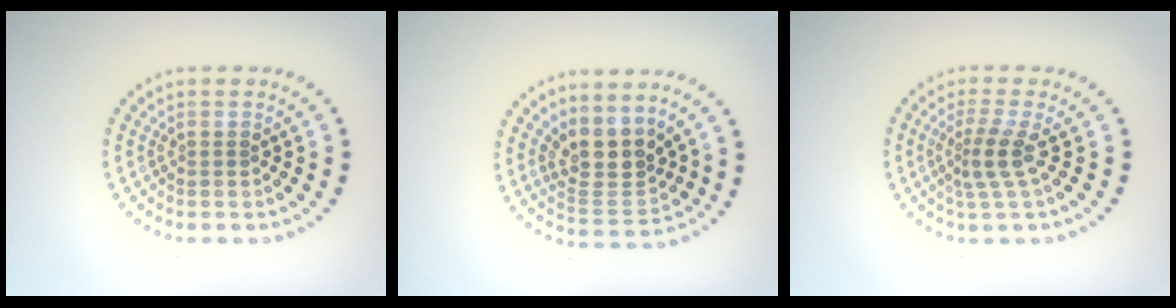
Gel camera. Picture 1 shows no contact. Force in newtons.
{"total": 3.8, "press": 3.2, "slide": 2.0}
{"total": 2.5, "press": 1.7, "slide": 1.8}